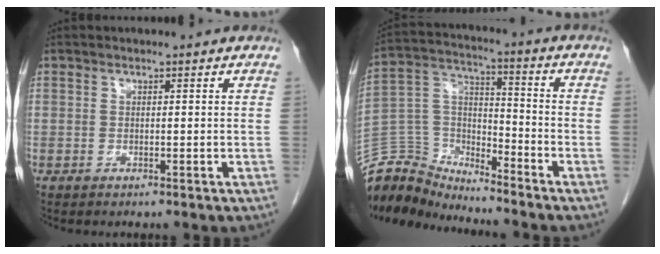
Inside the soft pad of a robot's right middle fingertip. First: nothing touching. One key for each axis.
{"total": 11.2, "fx": -11.0, "fy": 1.8, "fz": -0.3, "tx": 0.005, "ty": 0.054, "tz": -0.219}